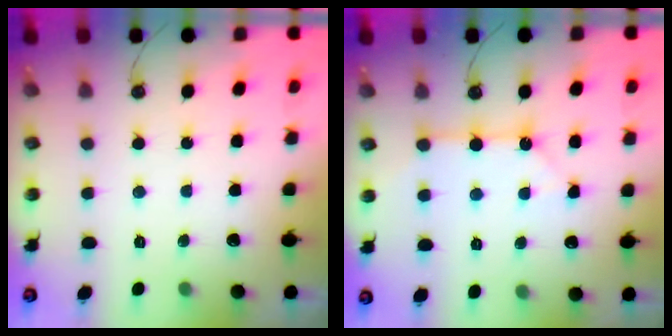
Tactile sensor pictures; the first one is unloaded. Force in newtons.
{"total": 4.2, "press": 4.1, "slide": 0.4}